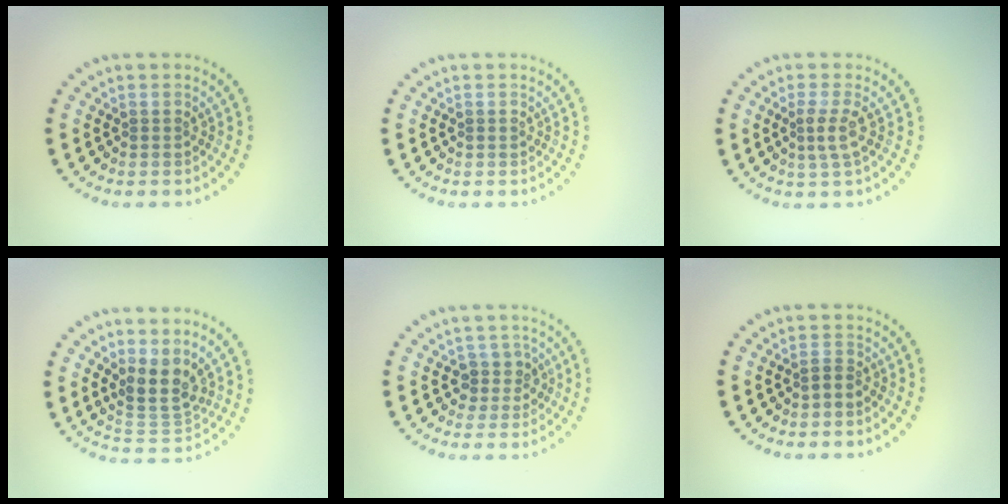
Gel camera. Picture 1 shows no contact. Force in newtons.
{"total": 0.5, "press": 0.4, "slide": 0.3}
{"total": 1.8, "press": 1.5, "slide": 1.1}
{"total": 3.5, "press": 2.9, "slide": 2.0}
{"total": 1.9, "press": 1.5, "slide": 1.1}
{"total": 1.2, "press": 0.8, "slide": 0.8}